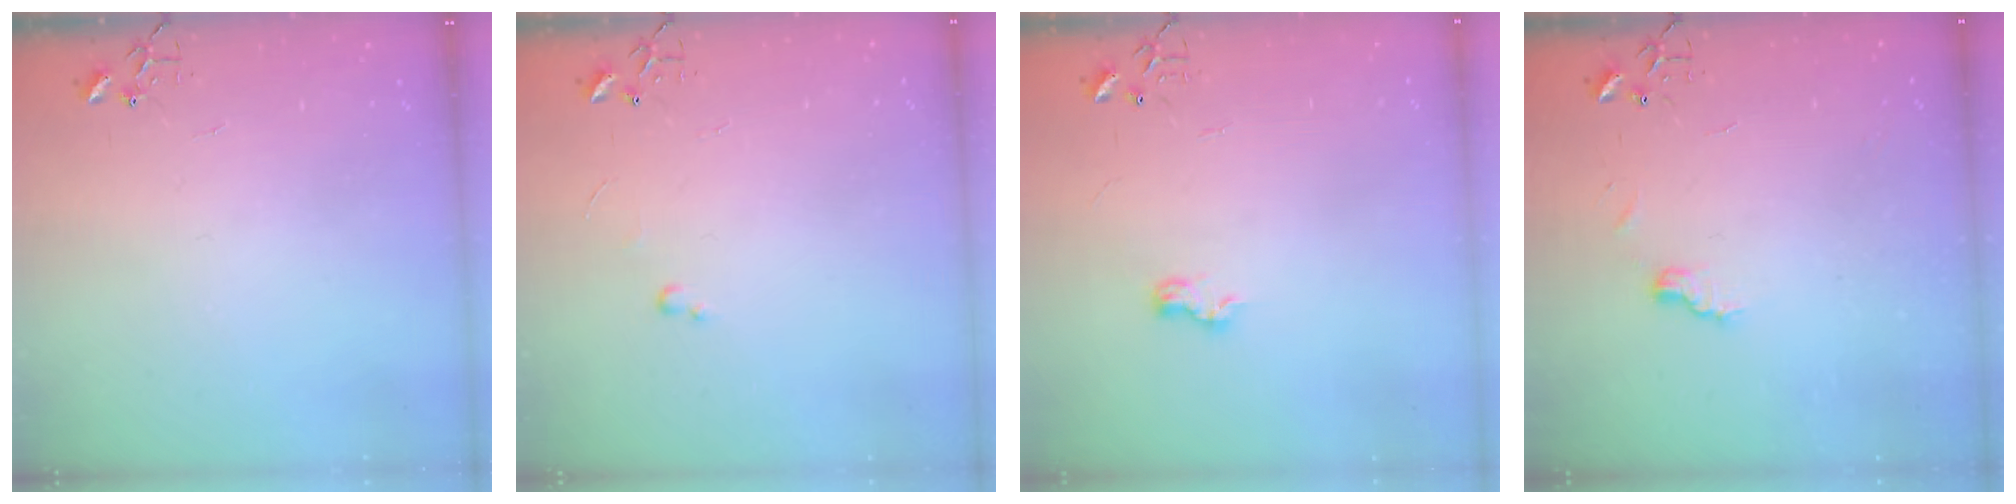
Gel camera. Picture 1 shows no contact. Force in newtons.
{"total": 2.6, "press": 2.6, "slide": 0.4}
{"total": 6.4, "press": 6.4, "slide": 0.3}
{"total": 6.7, "press": 6.6, "slide": 0.7}